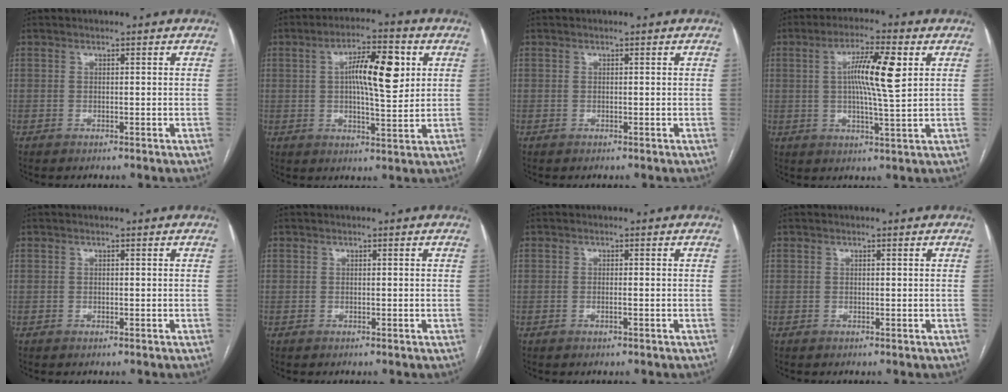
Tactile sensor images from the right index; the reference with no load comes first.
{"total": 10.3, "force": [2.5, 2.5, 9.7], "torque": [-0.163, 0.014, 0.039]}
{"total": 0.0}
{"total": 9.2, "force": [2.1, 0.4, 9.0], "torque": [-0.160, 0.005, 0.034]}
{"total": 0.0}
{"total": 0.0}
{"total": 0.8, "force": [-0.3, 0.0, 0.7], "torque": [-0.016, -0.001, -0.004]}
{"total": 0.0}